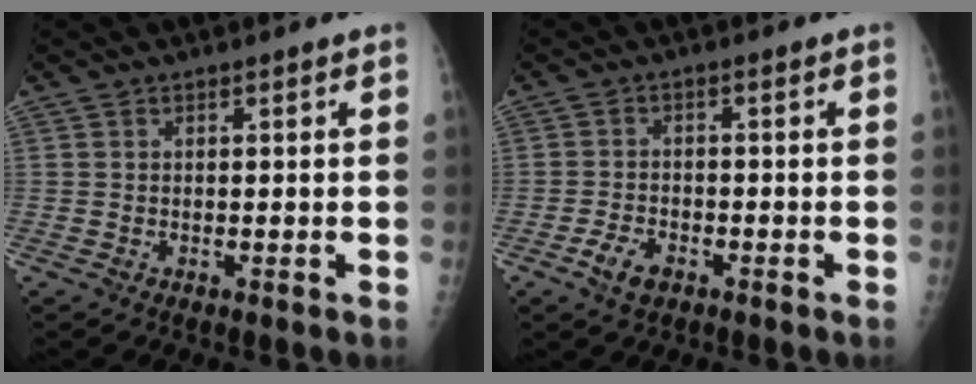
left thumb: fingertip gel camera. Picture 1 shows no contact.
{"total": 4.1, "force": [-2.3, 2.4, 2.4], "torque": [-0.044, 0.010, -0.040]}